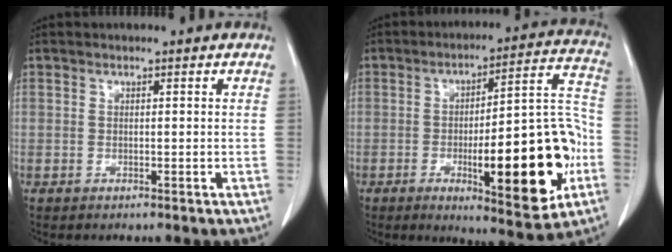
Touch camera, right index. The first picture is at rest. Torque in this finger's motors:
{"motor_torque": [1.46, -0.68, 0.57, 0.13]}